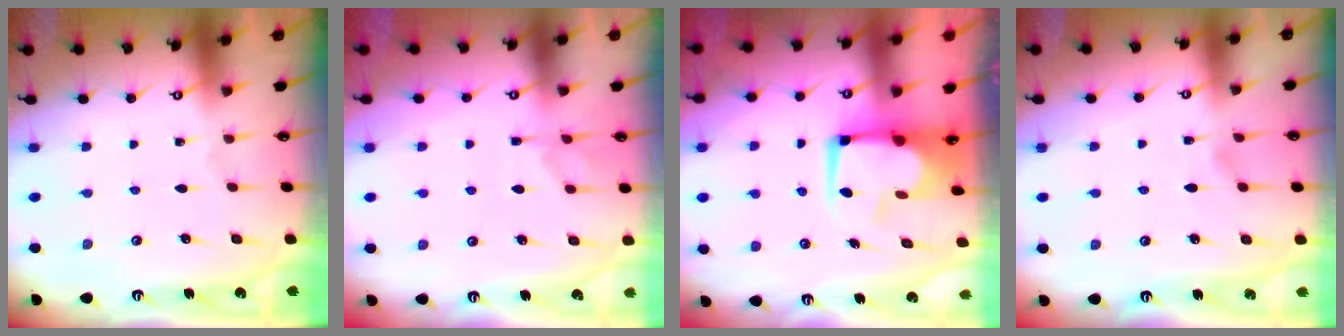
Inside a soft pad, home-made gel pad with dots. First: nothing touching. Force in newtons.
{"total": 1.1, "press": 0.3, "slide": 1.1}
{"total": 6.1, "press": 5.9, "slide": 1.3}
{"total": 1.1, "press": 0.6, "slide": 1.0}